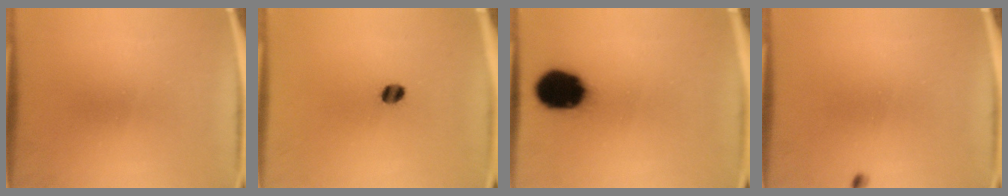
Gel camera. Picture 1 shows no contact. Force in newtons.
{"total": 2.8}
{"total": 15.3}
{"total": 0.6}